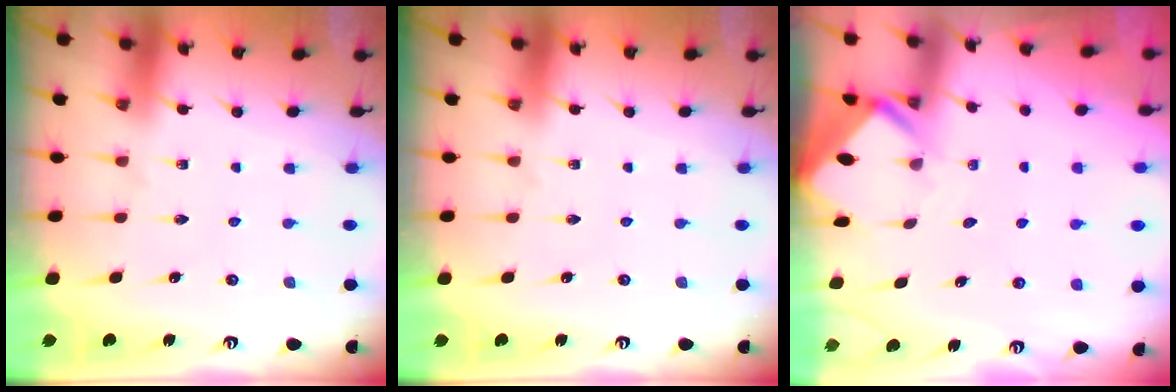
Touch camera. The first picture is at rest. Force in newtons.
{"total": 0.0}
{"total": 2.8, "press": 2.8, "slide": 0.2}